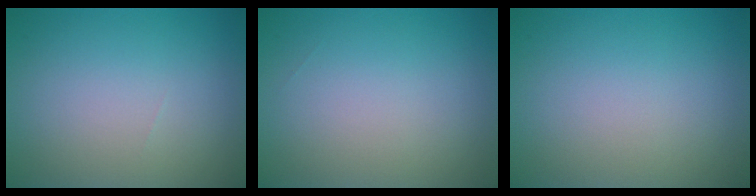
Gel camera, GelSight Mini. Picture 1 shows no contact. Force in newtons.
{"total": 0.0}
{"total": 0.0}